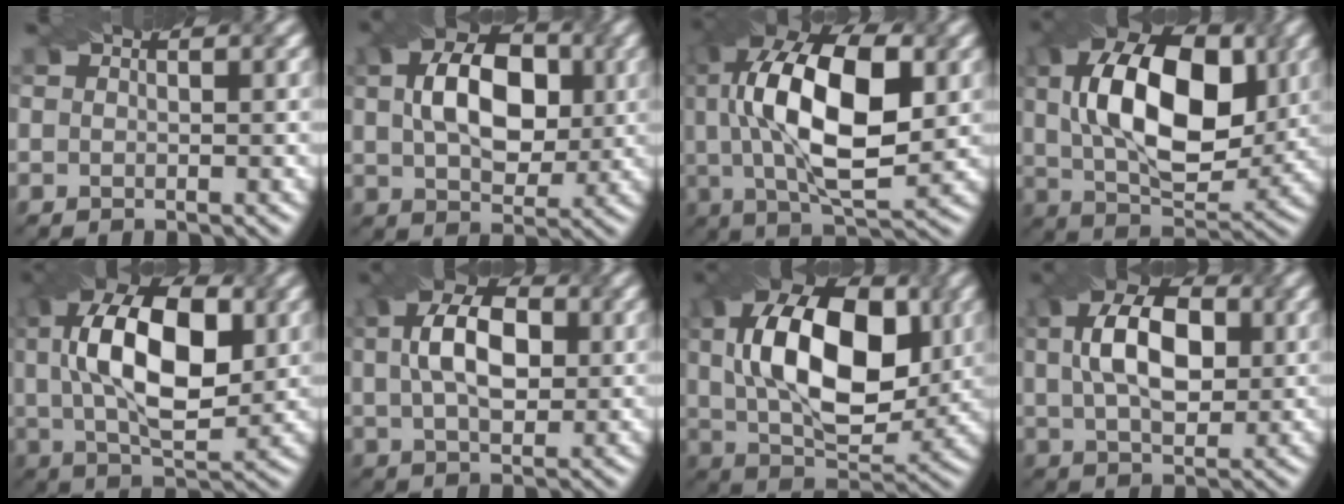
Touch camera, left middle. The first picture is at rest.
{"total": 8.8, "force": [1.4, 5.5, 6.6], "torque": [-0.118, 0.010, 0.023]}
{"total": 13.8, "force": [1.8, 6.3, 12.1], "torque": [-0.218, 0.014, 0.029]}
{"total": 13.2, "force": [2.0, 7.4, 10.8], "torque": [-0.182, 0.014, 0.033]}
{"total": 12.4, "force": [2.0, 6.3, 10.6], "torque": [-0.186, 0.014, 0.033]}
{"total": 7.3, "force": [1.3, 4.2, 5.8], "torque": [-0.108, 0.016, 0.018]}
{"total": 13.5, "force": [1.9, 7.7, 11.0], "torque": [-0.185, 0.015, 0.031]}
{"total": 8.3, "force": [1.5, 4.8, 6.6], "torque": [-0.123, 0.015, 0.024]}